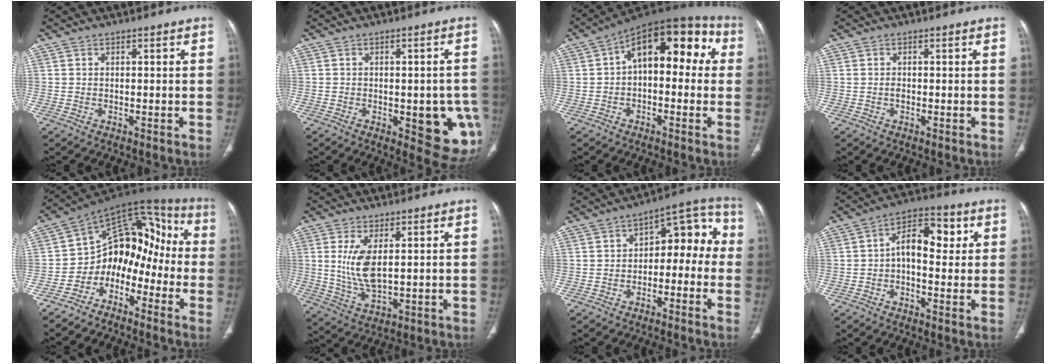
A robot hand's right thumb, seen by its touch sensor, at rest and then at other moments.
{"total": 11.8, "force": [-3.1, 5.3, 10.1], "torque": [-0.087, -0.002, -0.024]}
{"total": 16.3, "force": [2.6, 9.1, 13.3], "torque": [-0.141, 0.051, 0.025]}
{"total": 0.8, "force": [-0.1, 0.5, 0.6], "torque": [-0.011, 0.001, -0.003]}
{"total": 12.8, "force": [-5.5, 9.5, 6.6], "torque": [-0.041, 0.119, -0.104]}
{"total": 8.0, "force": [1.7, 3.5, 7.0], "torque": [-0.145, -0.018, 0.045]}
{"total": 11.1, "force": [-1.5, 7.0, 8.4], "torque": [-0.062, 0.058, -0.032]}
{"total": 10.0, "force": [1.4, 5.9, 8.0], "torque": [-0.096, 0.026, 0.016]}